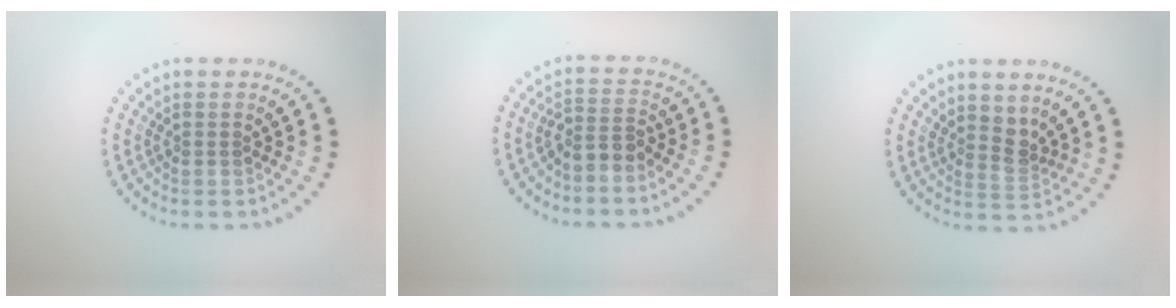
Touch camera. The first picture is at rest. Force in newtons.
{"total": 2.3, "press": 1.7, "slide": 1.5}
{"total": 1.9, "press": 1.4, "slide": 1.2}